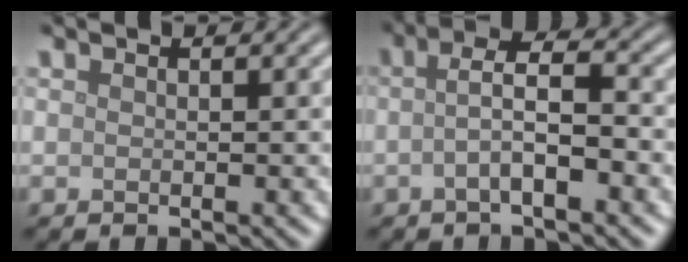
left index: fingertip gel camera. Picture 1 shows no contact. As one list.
[{"total": 3.6, "force": [-0.7, 0.9, 3.4], "torque": [-0.064, 0.009, -0.019]}]